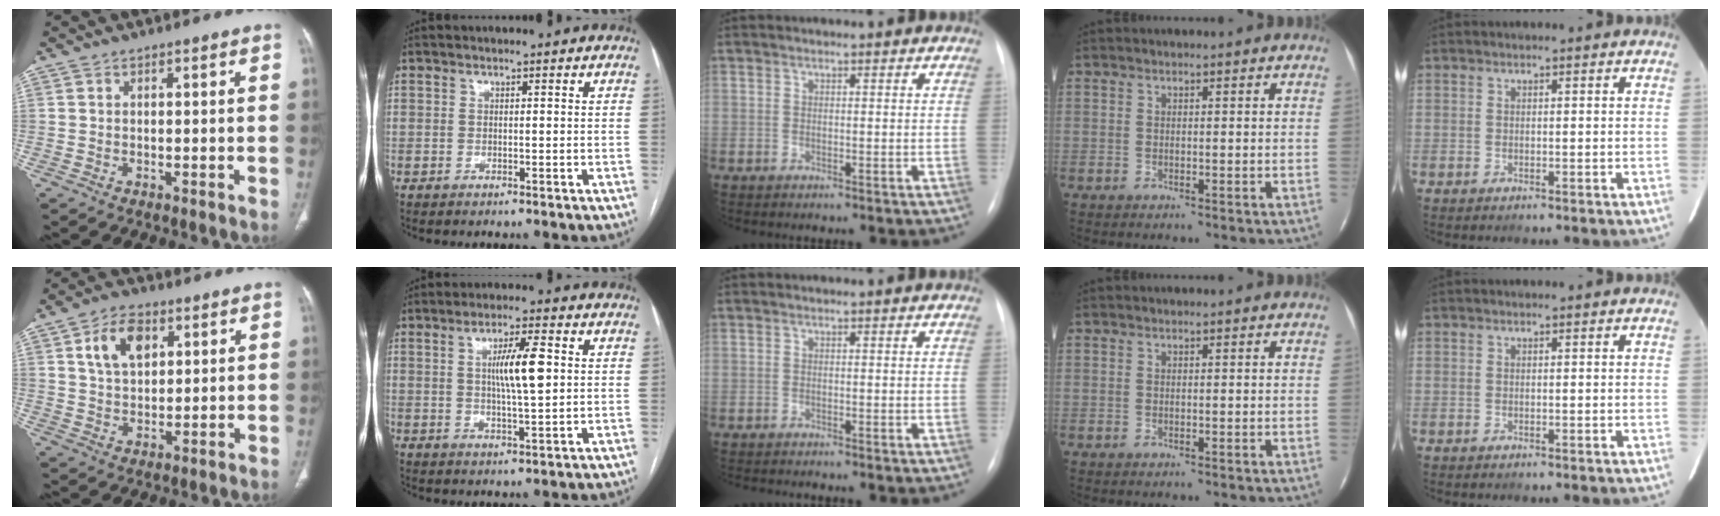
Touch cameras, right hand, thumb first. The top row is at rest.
{"thumb": {"total": 8.6, "force": [3.3, 5.3, 5.8], "torque": [-0.084, -0.009, 0.062]}, "index": {"total": 7.3, "force": [1.2, 0.7, 7.1], "torque": [-0.125, 0.003, 0.021]}, "middle": {"total": 1.2, "force": [-1.2, -0.1, 0.3], "torque": [-0.004, -0.003, -0.016]}}